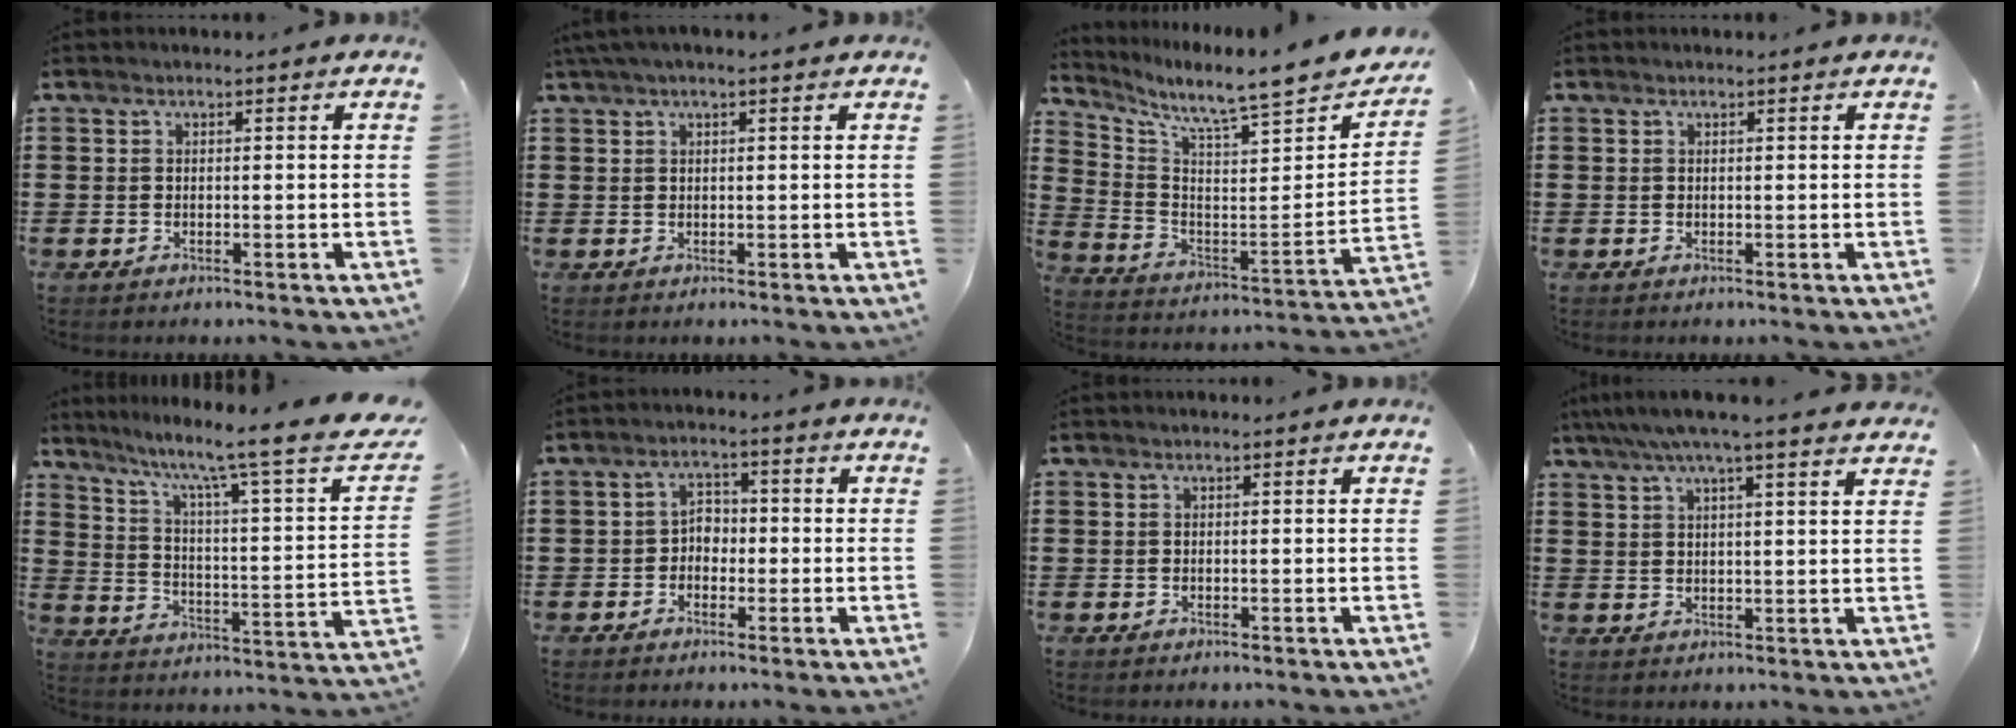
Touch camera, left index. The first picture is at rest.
{"total": 1.7, "force": [1.0, 0.0, 1.3], "torque": [-0.026, 0.001, 0.019]}
{"total": 6.7, "force": [6.0, 0.0, 2.9], "torque": [-0.076, -0.070, 0.088]}
{"total": 0.0}
{"total": 8.2, "force": [5.9, 0.1, 5.6], "torque": [-0.122, -0.051, 0.084]}
{"total": 2.9, "force": [-1.2, 2.1, 1.5], "torque": [-0.036, 0.010, -0.029]}
{"total": 0.0}
{"total": 5.2, "force": [4.2, -0.1, 3.2], "torque": [-0.073, -0.010, 0.071]}